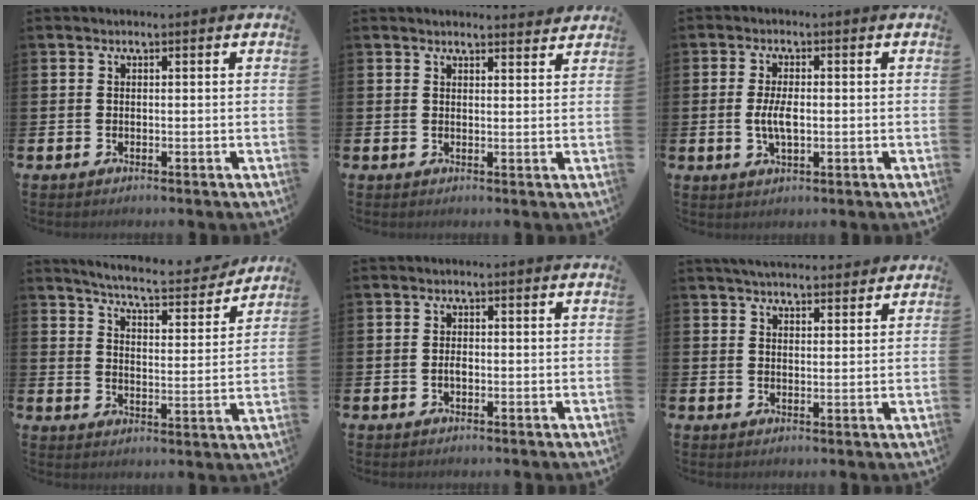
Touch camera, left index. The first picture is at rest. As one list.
[{"total": 2.3, "force": [2.3, 0.2, 0.0], "torque": [0.007, -0.015, 0.040]}, {"total": 4.0, "force": [-0.1, 1.8, 3.6], "torque": [-0.065, -0.003, -0.008]}, {"total": 6.1, "force": [5.8, 0.3, 1.7], "torque": [-0.050, -0.044, 0.096]}, {"total": 1.2, "force": [-0.3, 0.6, 1.0], "torque": [-0.017, 0.001, -0.006]}, {"total": 4.0, "force": [4.0, 0.6, 0.6], "torque": [-0.019, -0.015, 0.073]}]